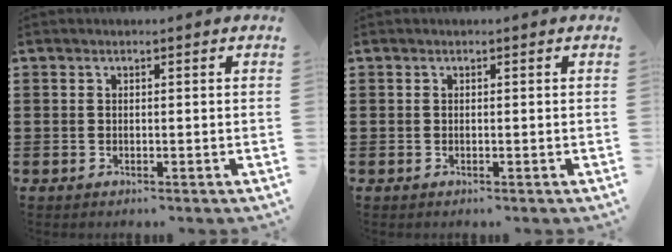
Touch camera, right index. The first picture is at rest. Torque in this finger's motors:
{"motor_torque": [-0.43, 0.46, 0.00, 0.00]}